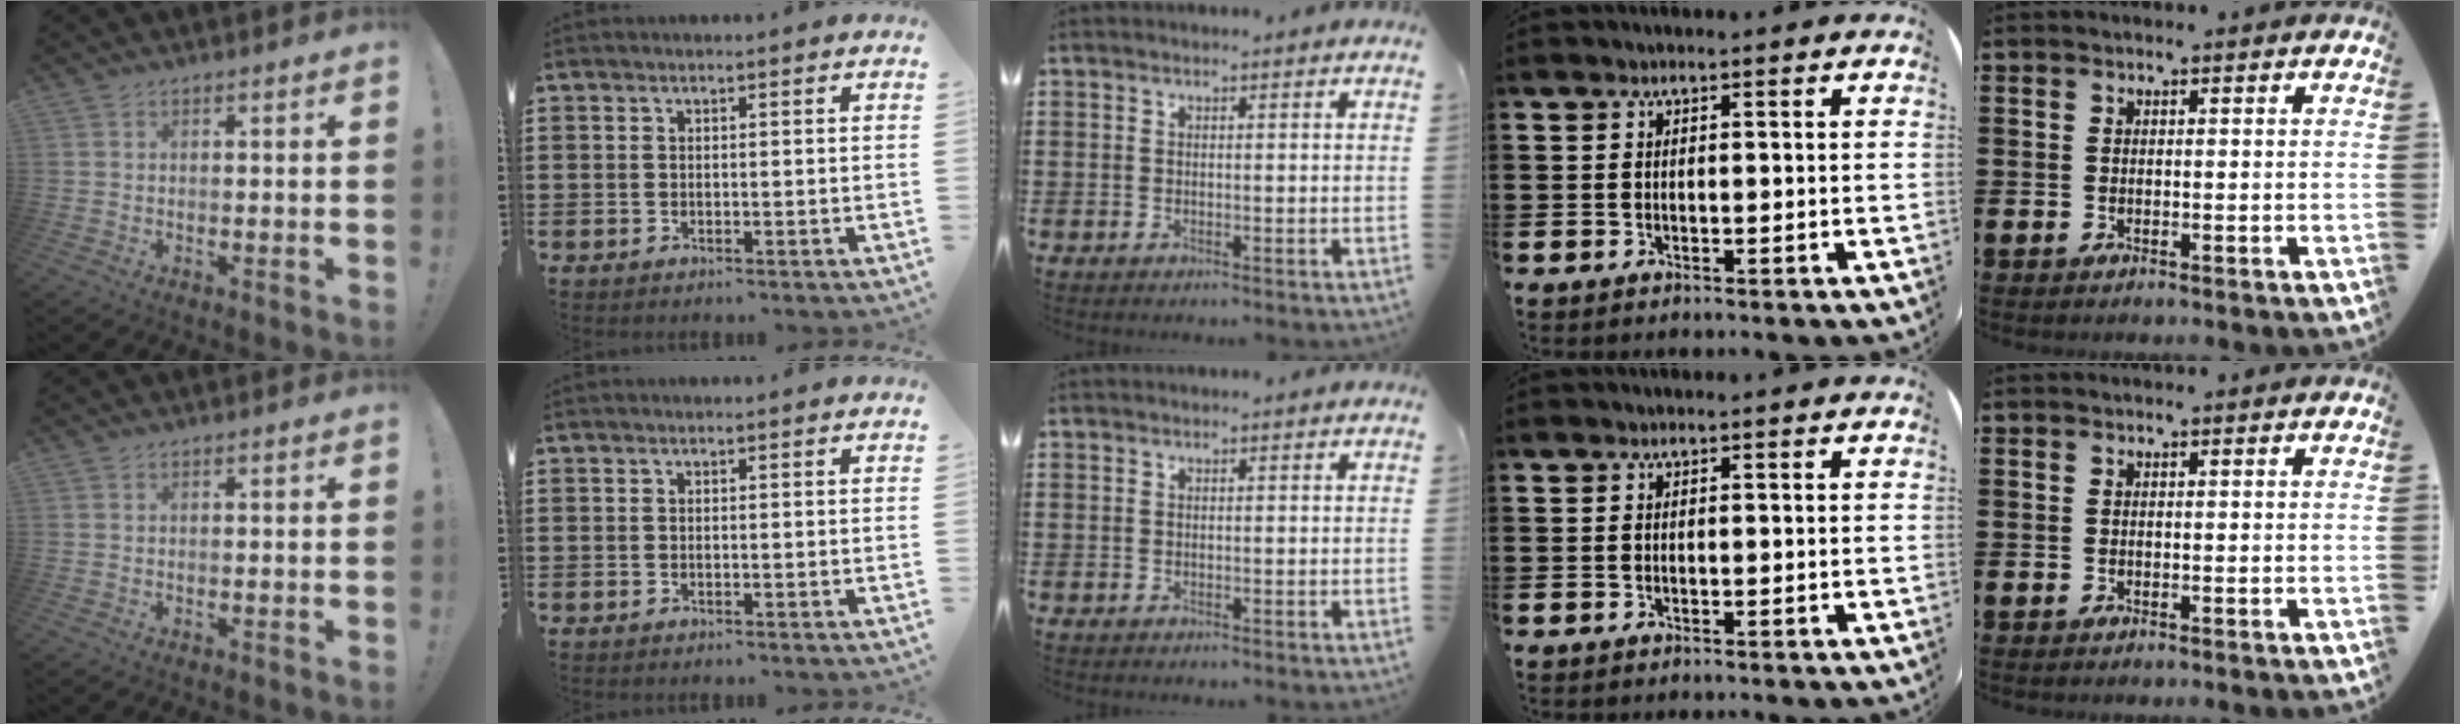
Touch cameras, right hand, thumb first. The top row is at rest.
{}